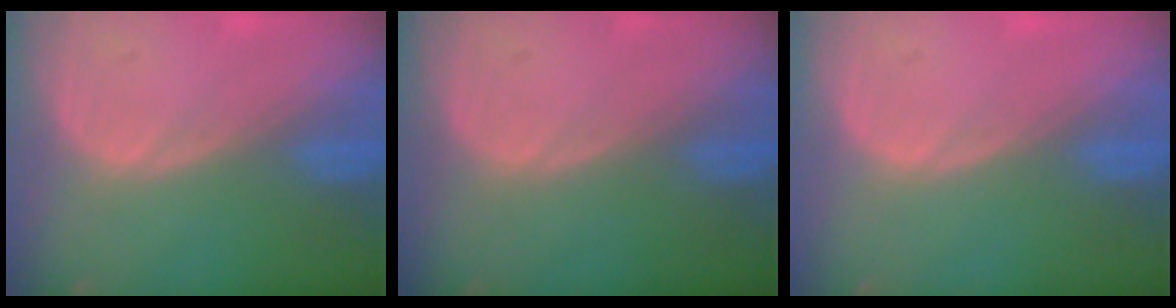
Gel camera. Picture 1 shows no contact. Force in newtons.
{"total": 0.0}
{"total": 0.0}